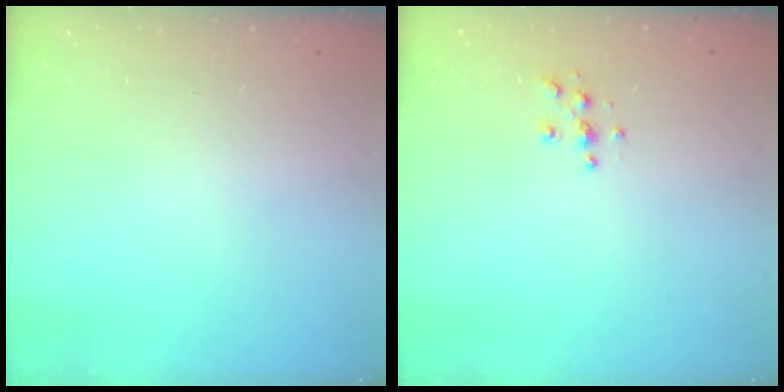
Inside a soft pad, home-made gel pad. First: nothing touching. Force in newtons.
{"total": 5.0, "press": 5.0, "slide": 0.4}